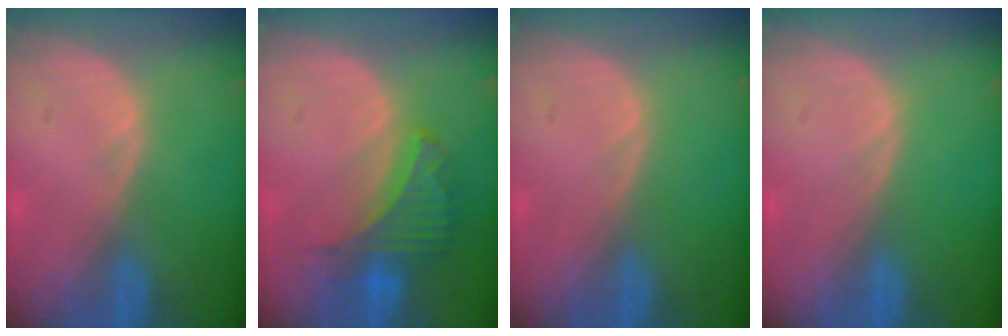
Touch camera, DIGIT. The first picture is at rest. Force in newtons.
{"total": 6.5, "press": 6.1, "slide": 2.3}
{"total": 0.0}
{"total": 0.0}